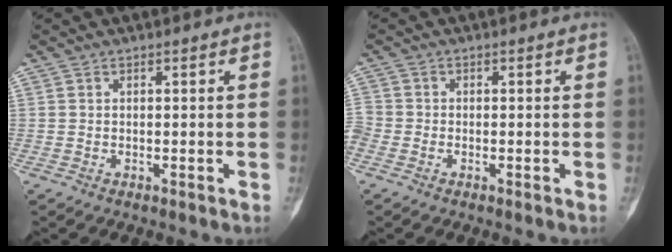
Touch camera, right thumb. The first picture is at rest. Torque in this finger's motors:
{"motor_torque": [0.03, 0.20, 0.87, -0.18, 0.10]}